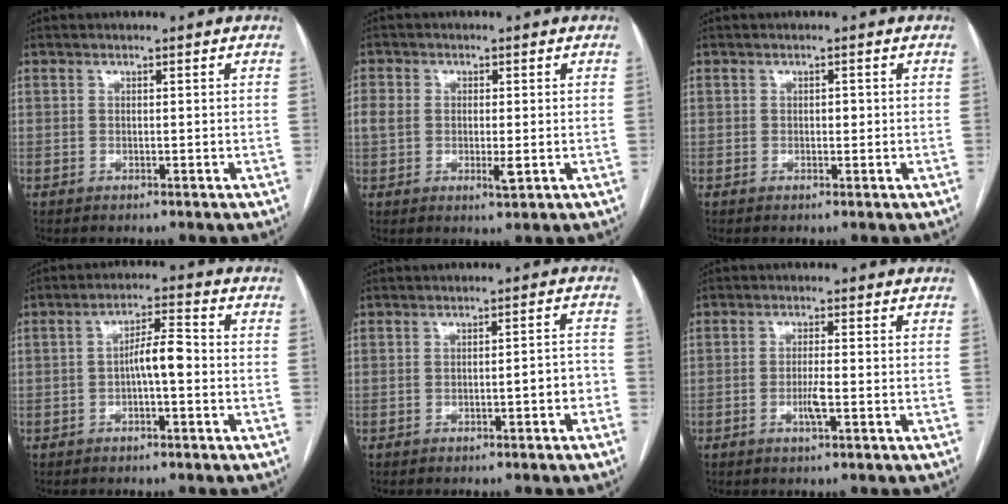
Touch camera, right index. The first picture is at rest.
{"total": 4.5, "force": [-0.3, 2.3, 3.9], "torque": [-0.075, 0.001, -0.002]}
{"total": 0.9, "force": [0.0, 0.6, 0.7], "torque": [-0.008, 0.001, -0.001]}
{"total": 5.0, "force": [-0.8, 1.0, 4.8], "torque": [-0.081, 0.015, -0.014]}
{"total": 3.1, "force": [-1.5, 0.6, 2.6], "torque": [-0.030, 0.014, -0.020]}
{"total": 2.8, "force": [-1.0, 0.1, 2.7], "torque": [-0.054, -0.003, -0.018]}